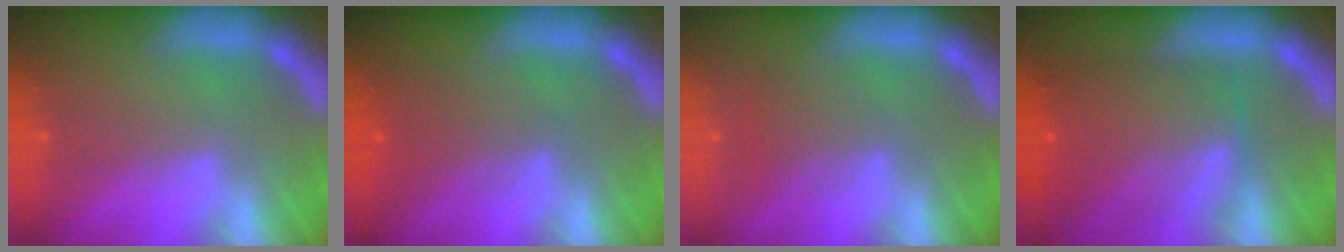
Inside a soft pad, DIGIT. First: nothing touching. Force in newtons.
{"total": 3.0}
{"total": 2.5}
{"total": 8.5}